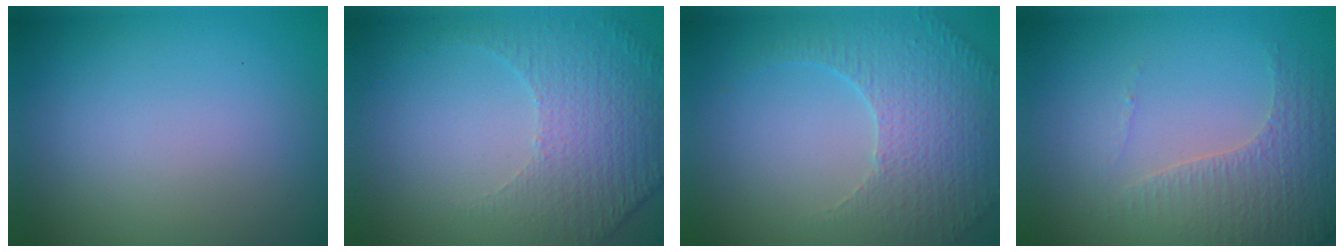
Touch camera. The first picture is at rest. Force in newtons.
{"total": 5.2, "press": 3.4, "slide": 4.0}
{"total": 4.0, "press": 3.4, "slide": 2.2}
{"total": 4.3, "press": 3.0, "slide": 3.1}